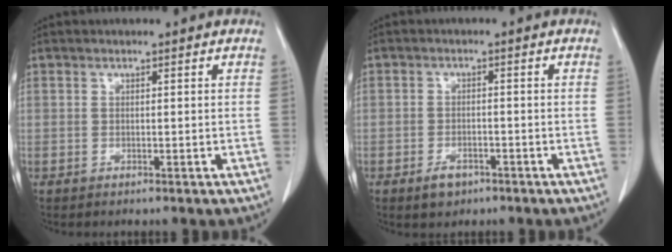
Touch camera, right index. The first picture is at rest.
{"total": 3.1, "force": [-1.9, 1.8, 1.6], "torque": [-0.027, 0.002, -0.023]}